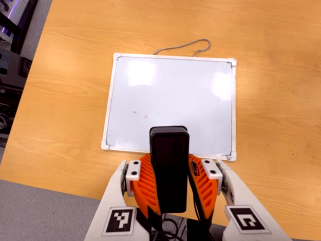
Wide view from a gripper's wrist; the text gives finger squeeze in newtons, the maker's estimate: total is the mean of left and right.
{"total": 8.8, "left": 7.6, "right": 9.9}